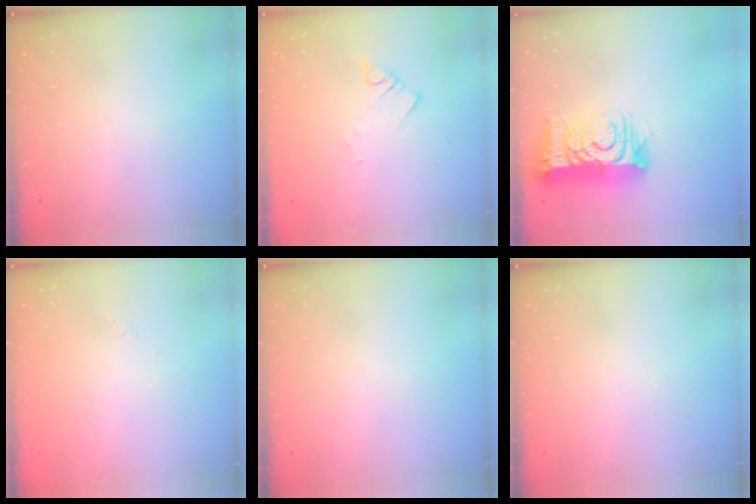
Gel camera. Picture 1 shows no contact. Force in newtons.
{"total": 2.2, "press": 2.2, "slide": 0.2}
{"total": 15.4, "press": 15.4, "slide": 1.3}
{"total": 1.7, "press": 1.6, "slide": 0.4}
{"total": 0.0}
{"total": 0.0}